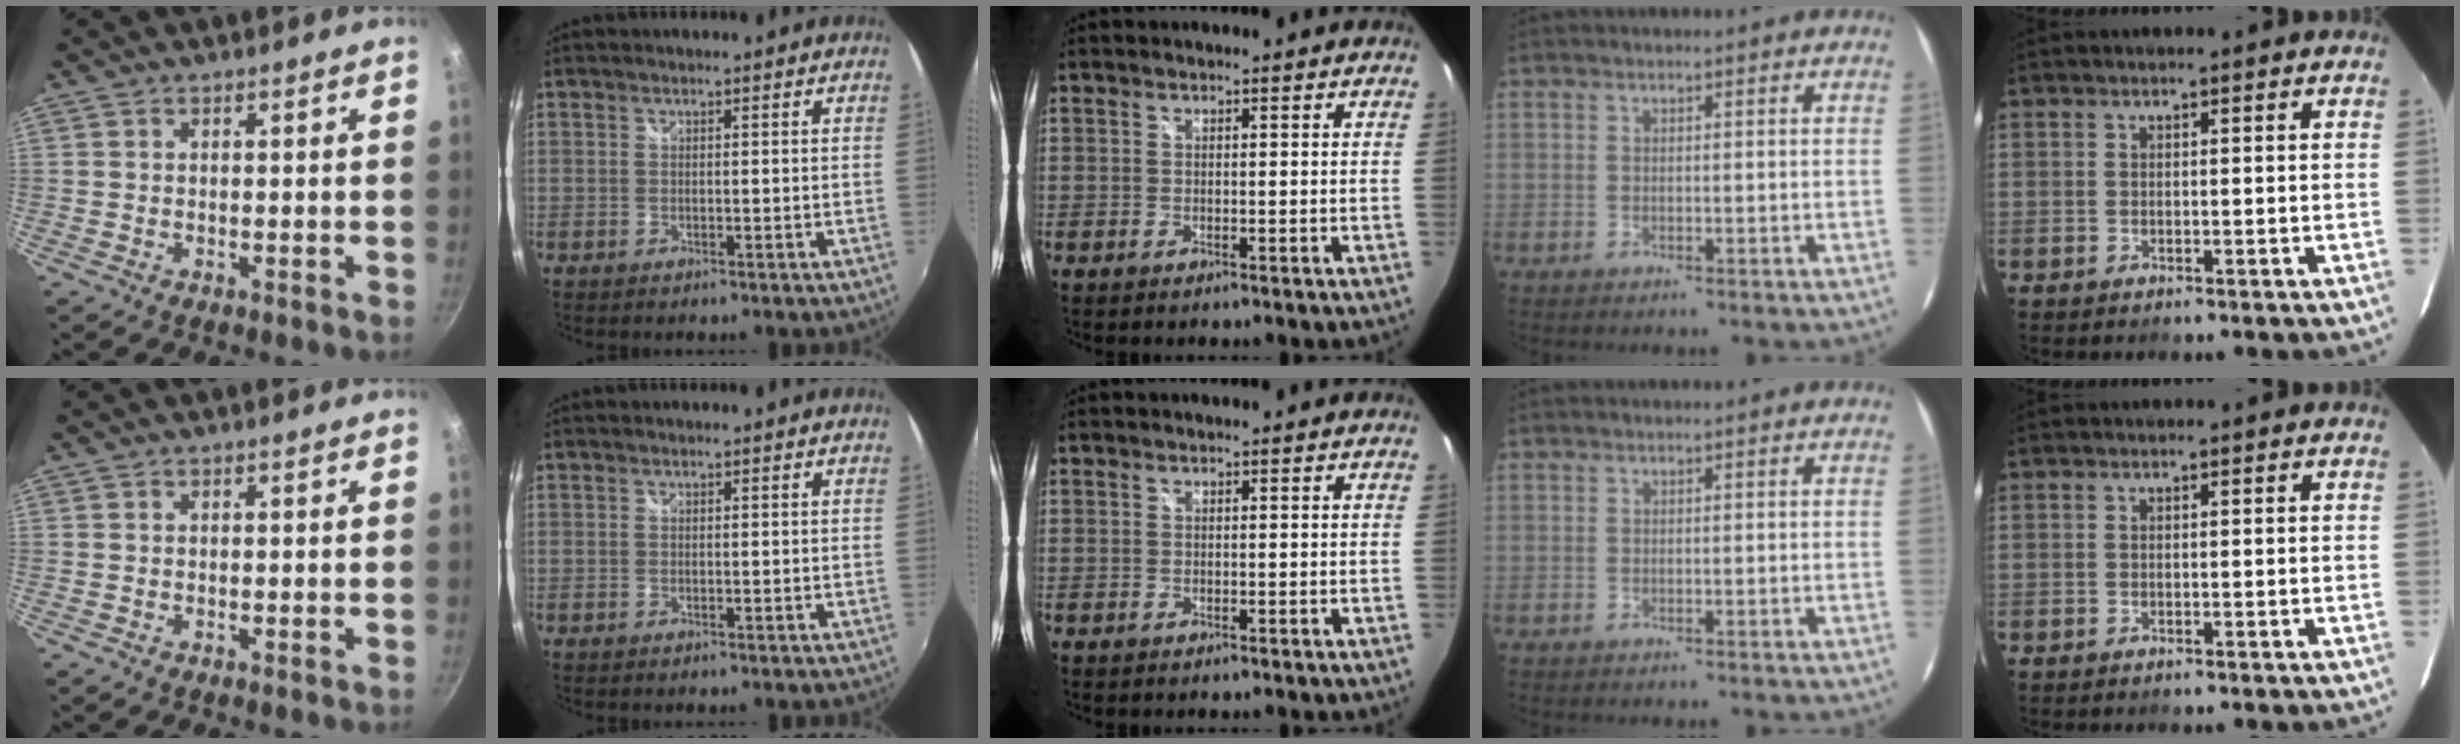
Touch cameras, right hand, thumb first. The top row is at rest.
{}